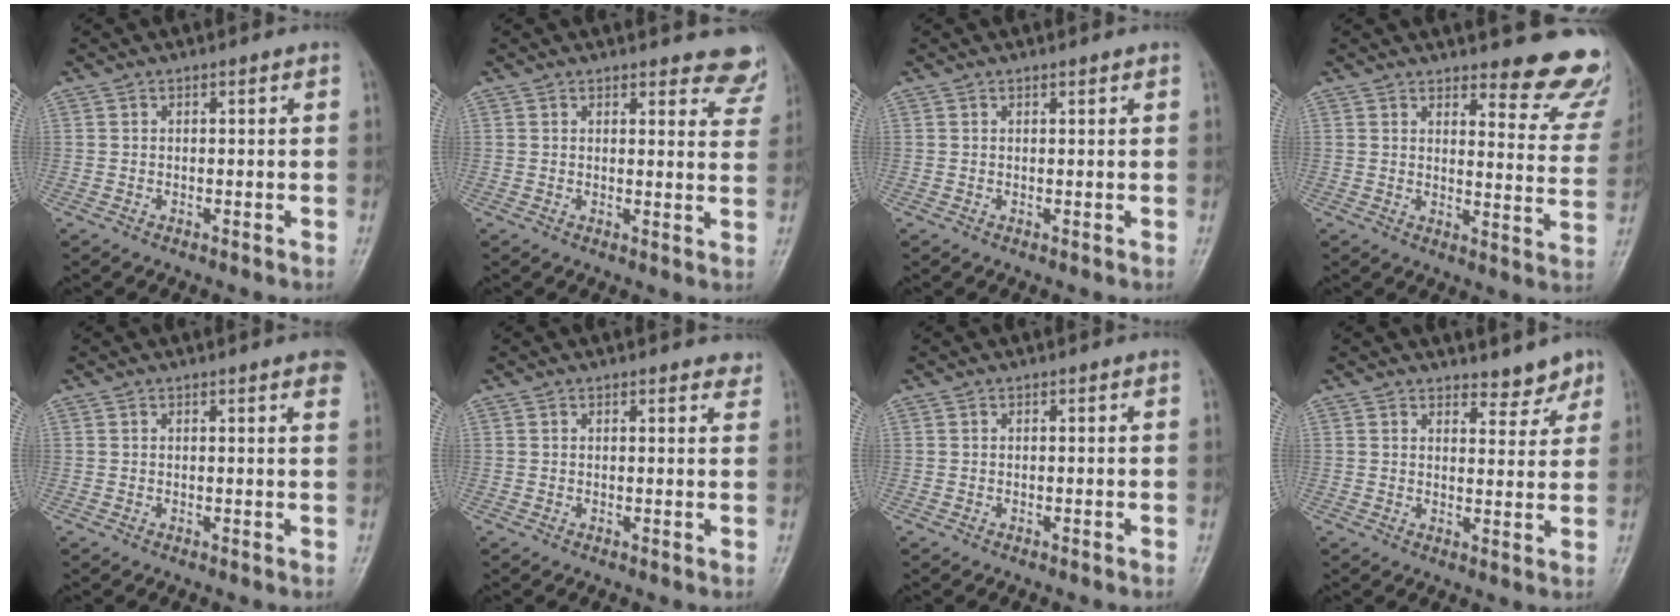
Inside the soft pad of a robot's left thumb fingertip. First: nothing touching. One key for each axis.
{"total": 7.9, "fx": 7.2, "fy": 2.5, "fz": 2.2, "tx": 0.020, "ty": -0.039, "tz": 0.058}
{"total": 0.5, "fx": 0.5, "fy": 0.0, "fz": 0.2, "tx": -0.007, "ty": -0.003, "tz": 0.008}
{"total": 14.4, "fx": 12.1, "fy": 4.1, "fz": 6.7, "tx": -0.032, "ty": -0.099, "tz": 0.125}
{"total": 3.5, "fx": 2.4, "fy": 0.5, "fz": 2.5, "tx": -0.024, "ty": -0.001, "tz": 0.021}
{"total": 2.7, "fx": 2.4, "fy": 0.9, "fz": 1.0, "tx": 0.004, "ty": -0.009, "tz": 0.018}
{"total": 0.0}
{"total": 4.5, "fx": 3.8, "fy": 2.1, "fz": 1.1, "tx": 0.012, "ty": -0.030, "tz": 0.049}